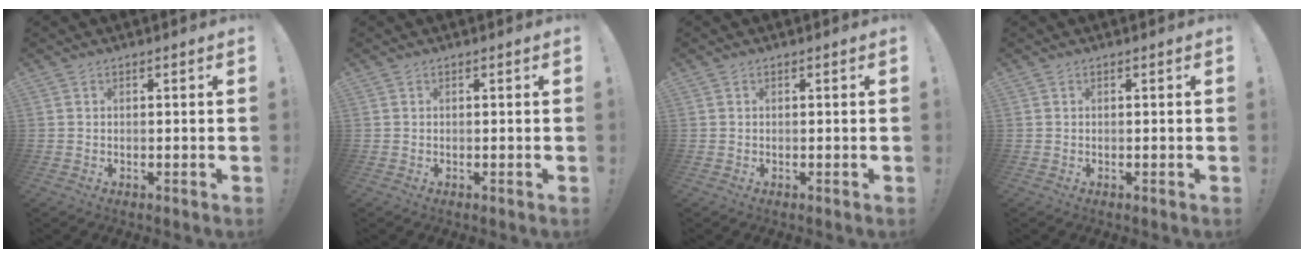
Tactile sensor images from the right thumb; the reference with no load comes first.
{"total": 0.0}
{"total": 0.0}
{"total": 0.0}